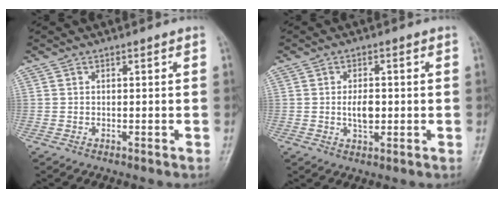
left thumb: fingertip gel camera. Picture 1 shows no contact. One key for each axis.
{"total": 4.4, "fx": -0.2, "fy": 2.4, "fz": 3.6, "tx": -0.056, "ty": -0.002, "tz": -0.003}